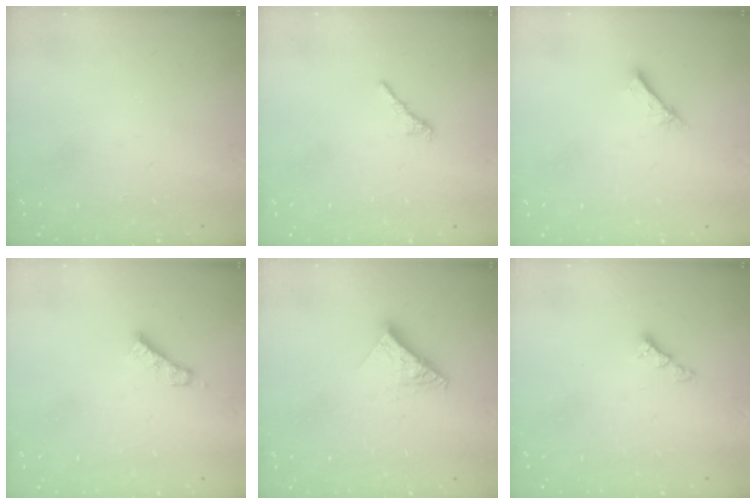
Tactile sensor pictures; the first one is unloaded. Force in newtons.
{"total": 2.4, "press": 2.3, "slide": 0.7}
{"total": 2.1, "press": 2.1, "slide": 0.2}
{"total": 4.0, "press": 4.0, "slide": 0.2}
{"total": 10.0, "press": 9.9, "slide": 1.1}
{"total": 3.5, "press": 3.5, "slide": 0.6}